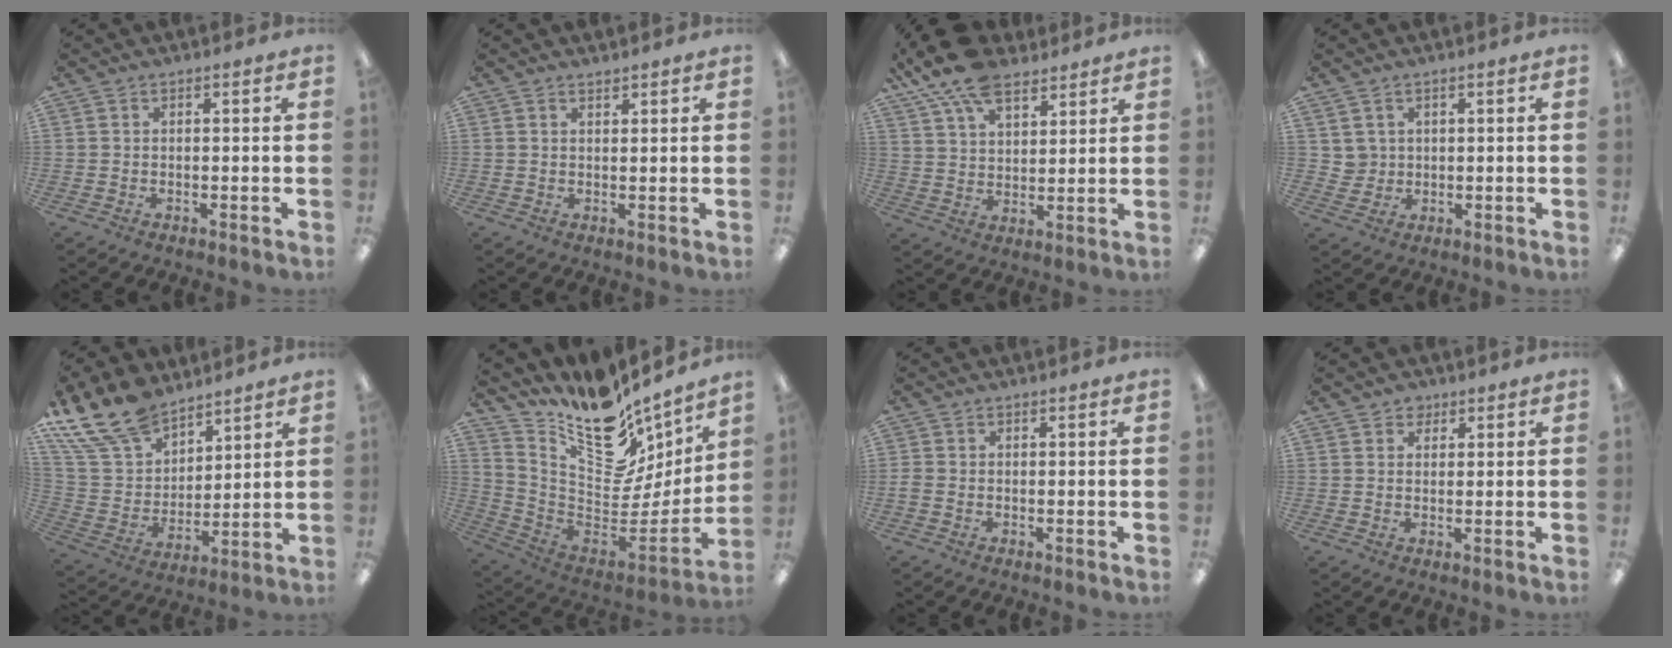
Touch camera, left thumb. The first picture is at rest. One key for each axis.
{"total": 1.3, "fx": 1.3, "fy": 0.3, "fz": 0.0, "tx": -0.001, "ty": -0.002, "tz": 0.025}
{"total": 14.3, "fx": 9.8, "fy": 7.1, "fz": 7.7, "tx": -0.150, "ty": -0.035, "tz": 0.180}
{"total": 3.3, "fx": 1.8, "fy": 2.8, "fz": -0.2, "tx": -0.009, "ty": 0.002, "tz": 0.034}
{"total": 18.7, "fx": 14.6, "fy": 9.6, "fz": 6.6, "tx": -0.163, "ty": -0.081, "tz": 0.277}
{"total": 17.4, "fx": 12.1, "fy": 8.9, "fz": 8.9, "tx": -0.124, "ty": -0.123, "tz": 0.209}
{"total": 0.8, "fx": -0.2, "fy": 0.7, "fz": 0.4, "tx": -0.007, "ty": 0.002, "tz": -0.005}
{"total": 2.6, "fx": 1.9, "fy": 1.9, "fz": 0.2, "tx": 0.007, "ty": -0.004, "tz": 0.031}